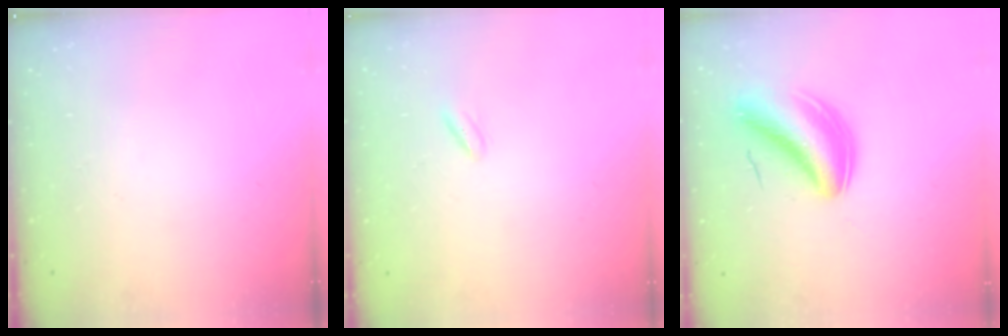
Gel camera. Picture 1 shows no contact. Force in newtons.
{"total": 2.2, "press": 2.0, "slide": 1.0}
{"total": 6.2, "press": 6.0, "slide": 1.9}